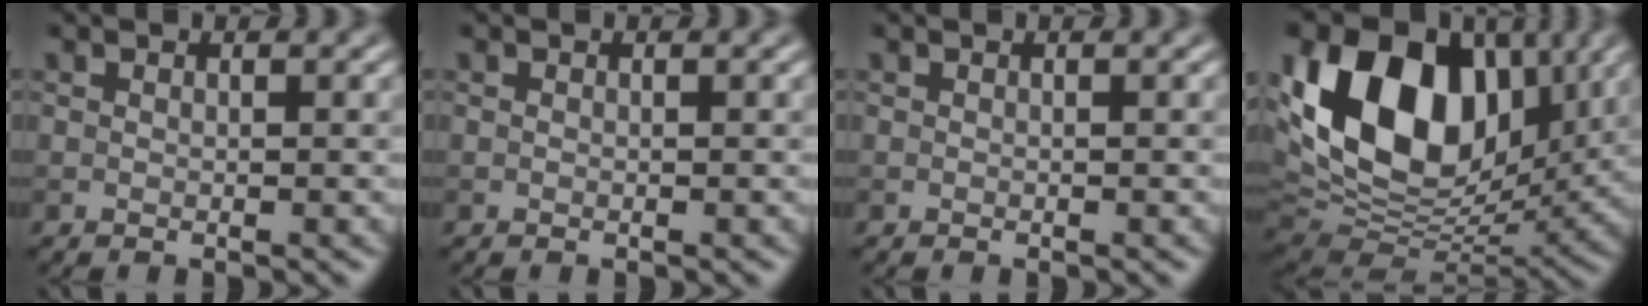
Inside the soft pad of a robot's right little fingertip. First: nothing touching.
{"total": 0.0}
{"total": 0.0}
{"total": 15.6, "force": [4.6, 10.4, 10.7], "torque": [-0.195, 0.016, 0.078]}